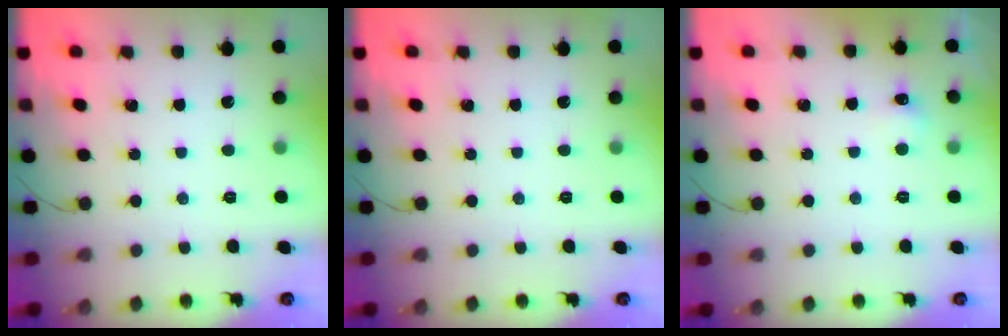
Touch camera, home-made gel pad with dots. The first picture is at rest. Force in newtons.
{"total": 0.0}
{"total": 4.3, "press": 4.2, "slide": 1.0}